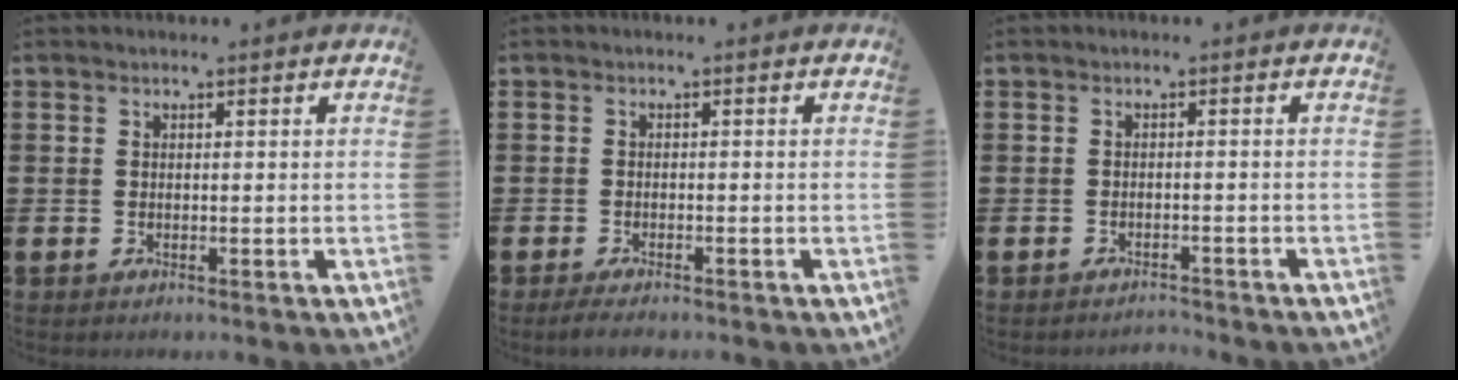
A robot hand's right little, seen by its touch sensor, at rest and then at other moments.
{"total": 1.4, "force": [-1.0, 0.3, 0.8], "torque": [-0.016, 0.000, -0.021]}
{"total": 1.3, "force": [-1.3, 0.0, 0.0], "torque": [-0.003, 0.003, -0.027]}